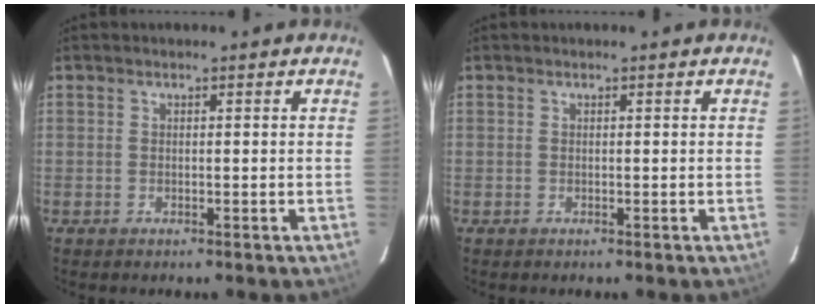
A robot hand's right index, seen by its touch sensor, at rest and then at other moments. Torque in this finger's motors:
{"motor_torque": [0.00, 0.00, 0.01, 0.00]}